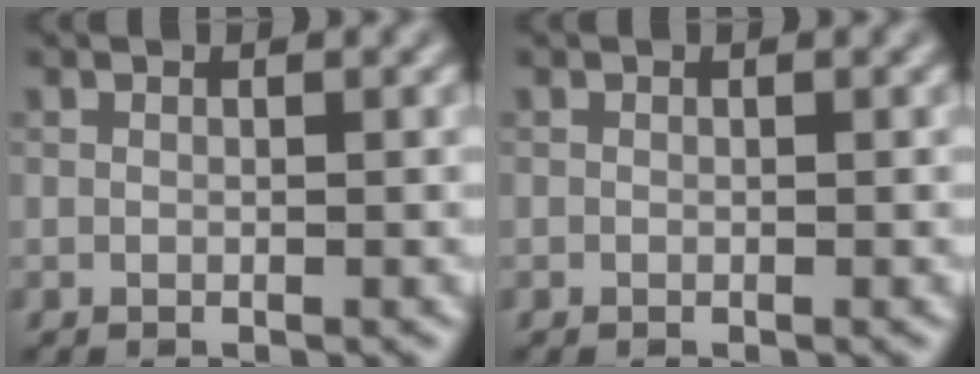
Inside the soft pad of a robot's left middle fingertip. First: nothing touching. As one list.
[{"total": 0.0}]